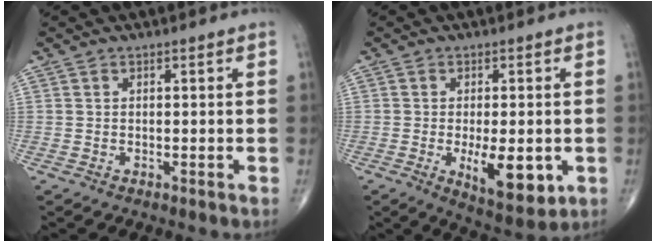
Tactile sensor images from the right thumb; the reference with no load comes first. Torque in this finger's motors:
{"motor_torque": [1.45, 1.58, 0.46, -0.57, 0.29]}